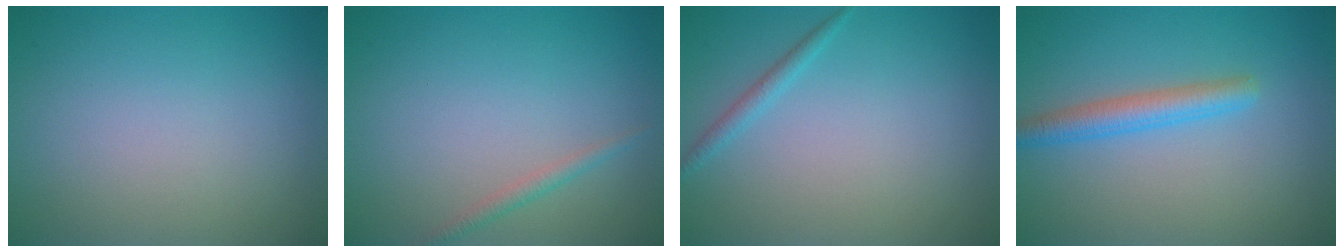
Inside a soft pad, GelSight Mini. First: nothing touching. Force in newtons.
{"total": 1.1, "press": 1.1, "slide": 0.0}
{"total": 1.1, "press": 1.1, "slide": 0.1}
{"total": 2.8, "press": 2.8, "slide": 0.0}